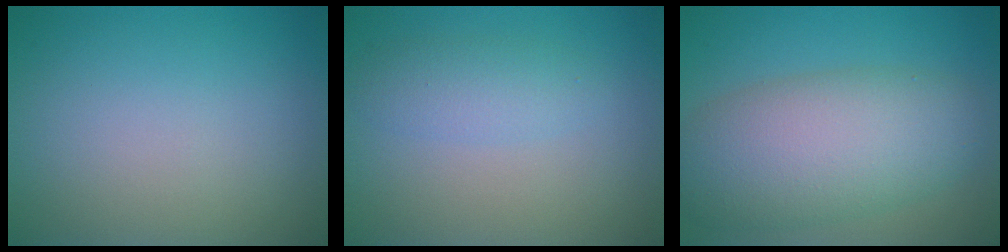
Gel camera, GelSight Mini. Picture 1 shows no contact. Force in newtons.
{"total": 2.3, "press": 2.3, "slide": 0.1}
{"total": 8.5, "press": 8.5, "slide": 0.6}